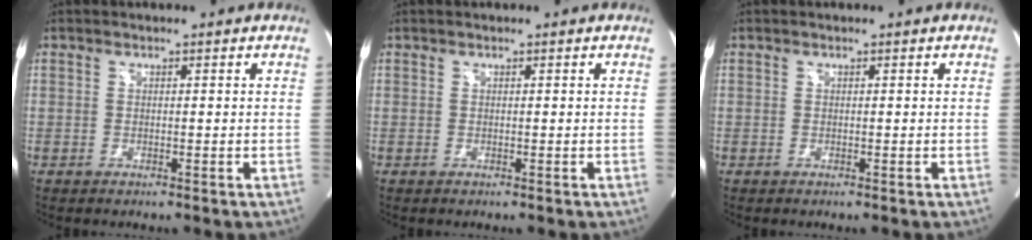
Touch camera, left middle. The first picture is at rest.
{"total": 0.0}
{"total": 0.0}